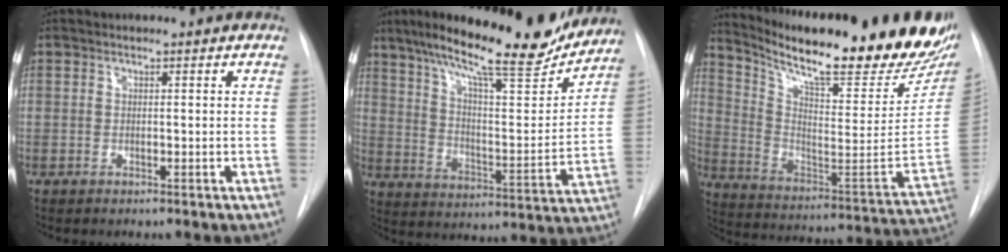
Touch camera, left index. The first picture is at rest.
{"total": 22.6, "force": [18.9, 3.3, 11.9], "torque": [-0.197, -0.013, 0.275]}
{"total": 29.8, "force": [24.1, 4.5, 16.9], "torque": [-0.279, -0.064, 0.334]}